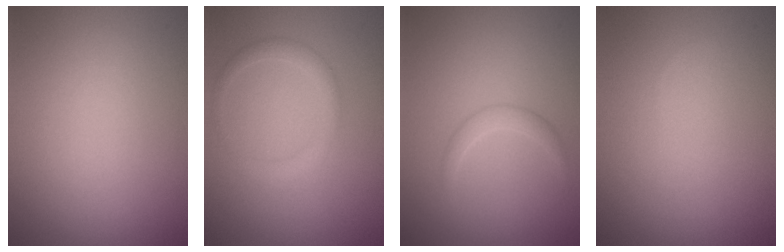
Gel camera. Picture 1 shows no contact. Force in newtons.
{"total": 1.7, "press": 1.7, "slide": 0.1}
{"total": 1.2, "press": 1.2, "slide": 0.0}
{"total": 0.0}